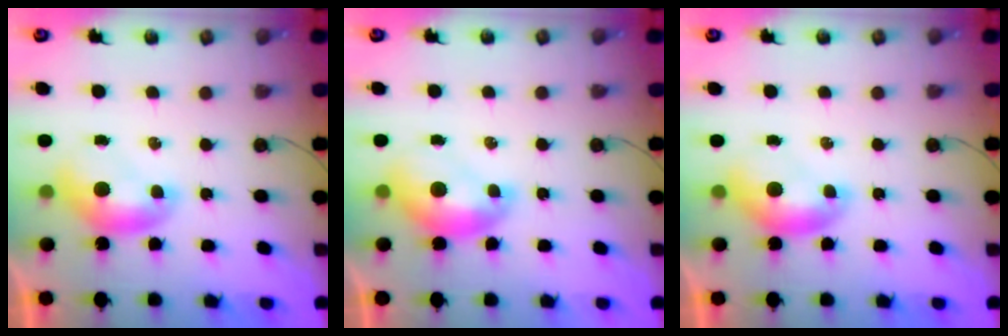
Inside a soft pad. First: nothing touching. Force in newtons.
{"total": 1.3, "press": 1.3, "slide": 0.2}
{"total": 0.0}